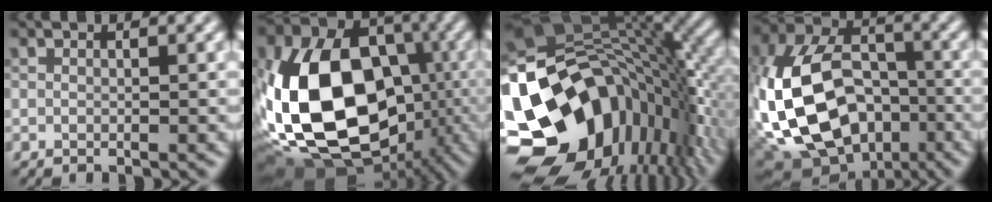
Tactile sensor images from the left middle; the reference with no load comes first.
{"total": 18.5, "force": [-3.0, 13.3, 12.5], "torque": [-0.265, -0.019, -0.040]}
{"total": 19.0, "force": [-5.3, 12.4, 13.4], "torque": [-0.266, -0.007, -0.095]}
{"total": 15.1, "force": [-3.4, 10.5, 10.2], "torque": [-0.241, -0.010, -0.059]}